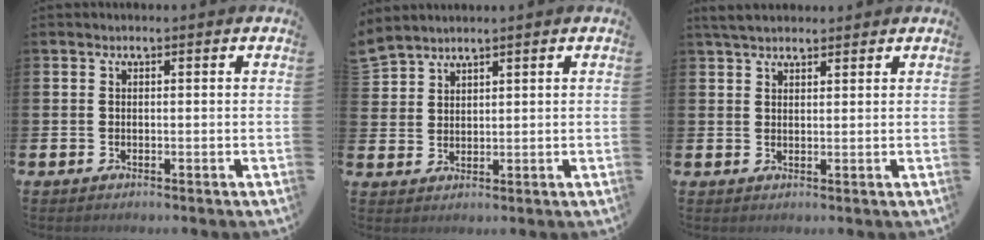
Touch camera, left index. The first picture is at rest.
{"total": 3.1, "force": [3.1, 0.4, -0.3], "torque": [-0.002, -0.015, 0.059]}
{"total": 3.6, "force": [3.2, 1.1, 1.2], "torque": [-0.021, -0.008, 0.058]}